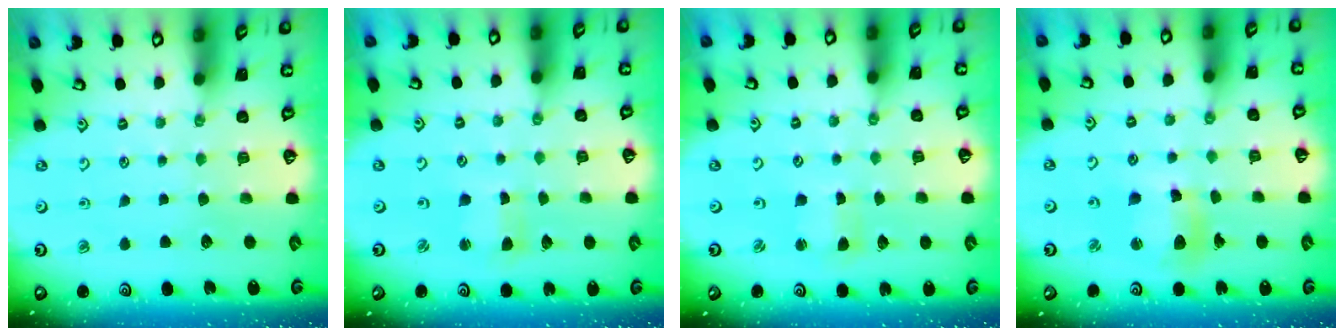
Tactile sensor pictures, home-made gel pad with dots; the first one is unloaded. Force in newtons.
{"total": 2.6, "press": 2.5, "slide": 0.3}
{"total": 1.7, "press": 1.7, "slide": 0.4}
{"total": 10.5, "press": 10.4, "slide": 1.3}